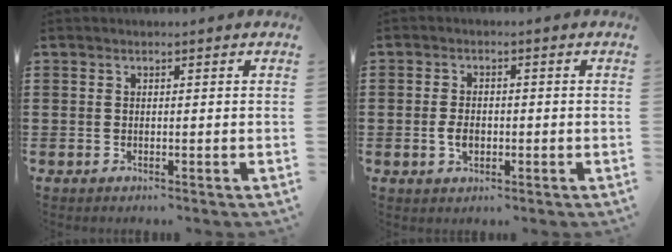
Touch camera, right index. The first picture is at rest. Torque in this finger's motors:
{"motor_torque": [0.77, -0.63, 0.41, 0.10]}